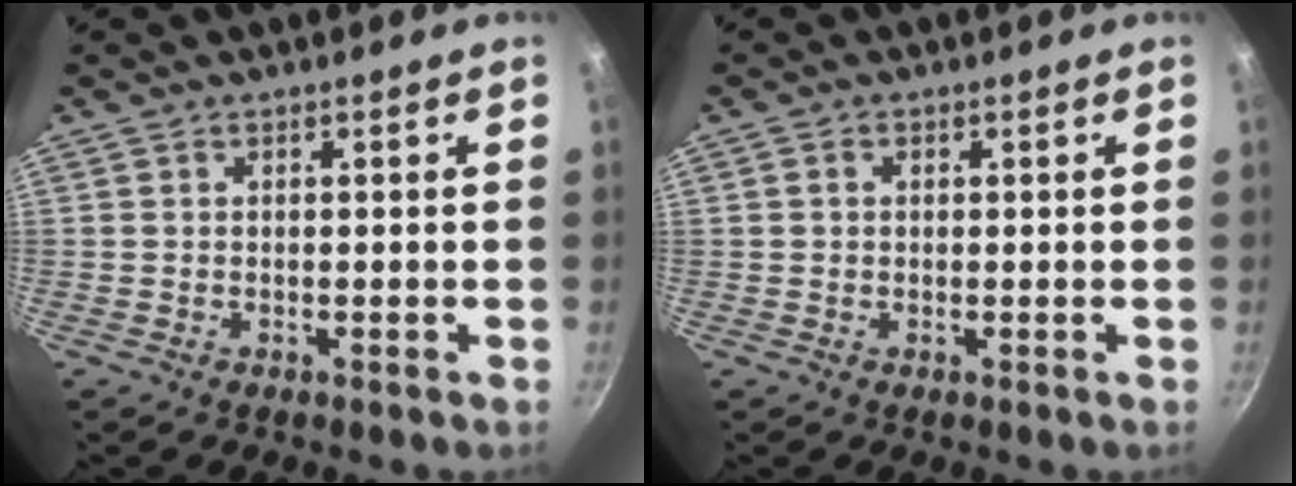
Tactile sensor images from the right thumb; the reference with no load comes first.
{"total": 1.3, "force": [0.3, 1.1, 0.7], "torque": [-0.010, 0.004, 0.003]}